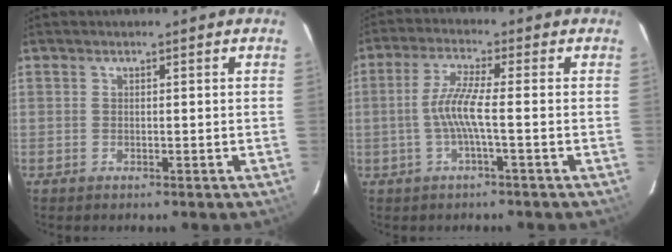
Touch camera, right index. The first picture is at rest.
{"total": 5.9, "force": [-1.3, -0.3, 5.7], "torque": [-0.125, 0.003, -0.024]}